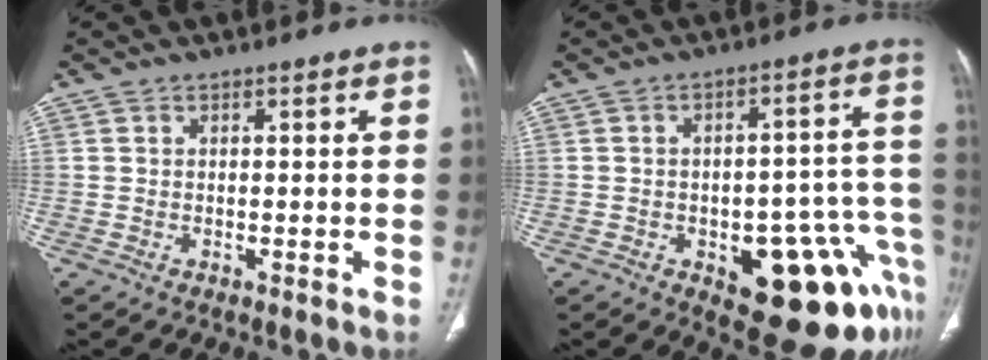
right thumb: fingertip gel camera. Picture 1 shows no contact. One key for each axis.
{"total": 18.7, "fx": -8.4, "fy": 8.1, "fz": 14.6, "tx": -0.113, "ty": 0.063, "tz": -0.092}